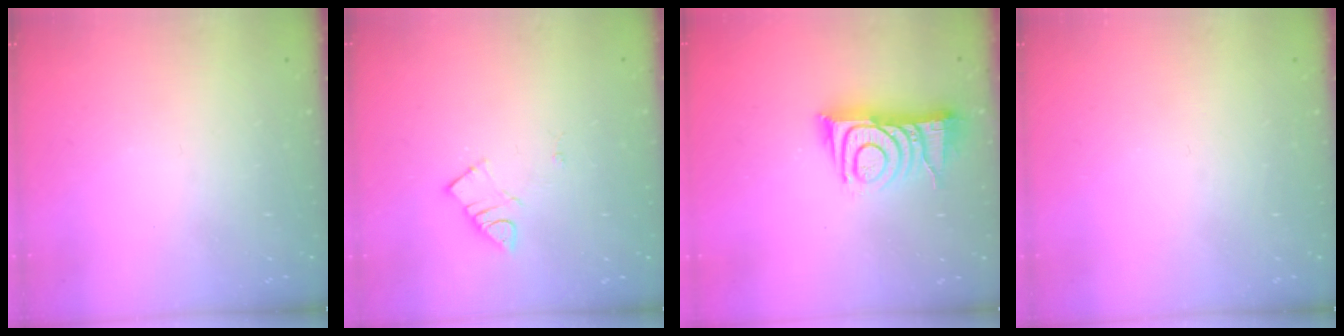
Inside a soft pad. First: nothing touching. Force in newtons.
{"total": 3.7, "press": 3.7, "slide": 0.5}
{"total": 11.6, "press": 11.6, "slide": 0.3}
{"total": 0.0}